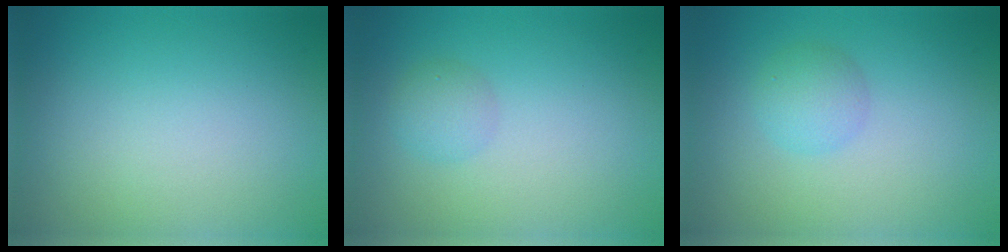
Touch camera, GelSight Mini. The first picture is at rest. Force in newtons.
{"total": 1.7, "press": 1.7, "slide": 0.0}
{"total": 2.2, "press": 2.2, "slide": 0.1}